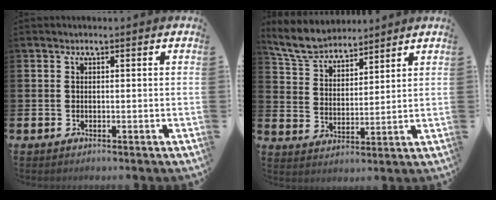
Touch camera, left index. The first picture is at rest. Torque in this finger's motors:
{"motor_torque": [0.44, -0.37, 0.06, 0.09]}